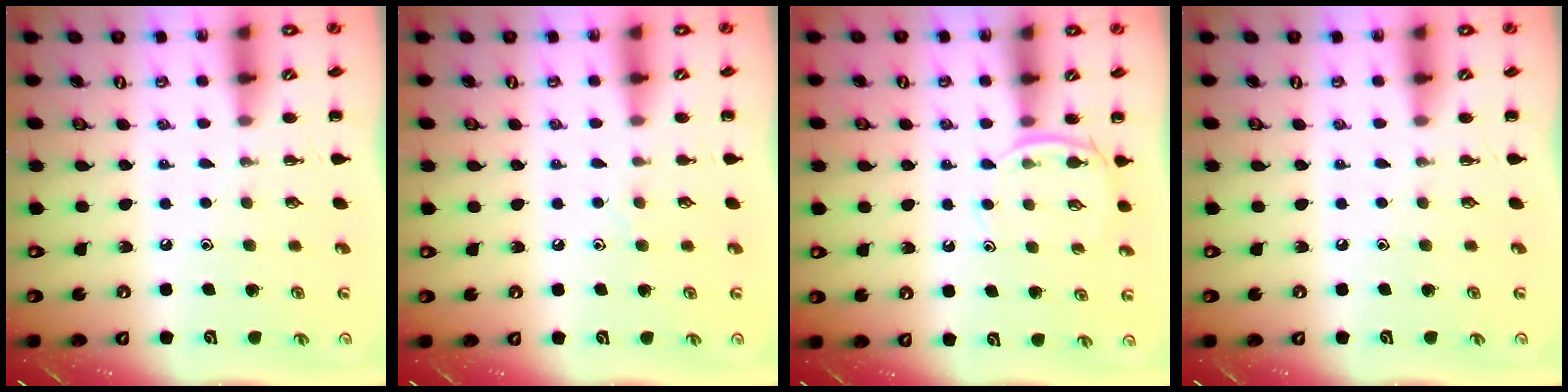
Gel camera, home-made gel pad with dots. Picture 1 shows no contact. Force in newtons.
{"total": 4.0, "press": 3.9, "slide": 0.9}
{"total": 4.0, "press": 3.7, "slide": 1.5}
{"total": 0.0}